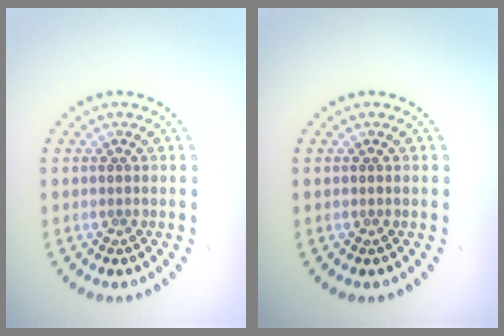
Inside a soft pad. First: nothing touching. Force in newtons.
{"total": 0.0}